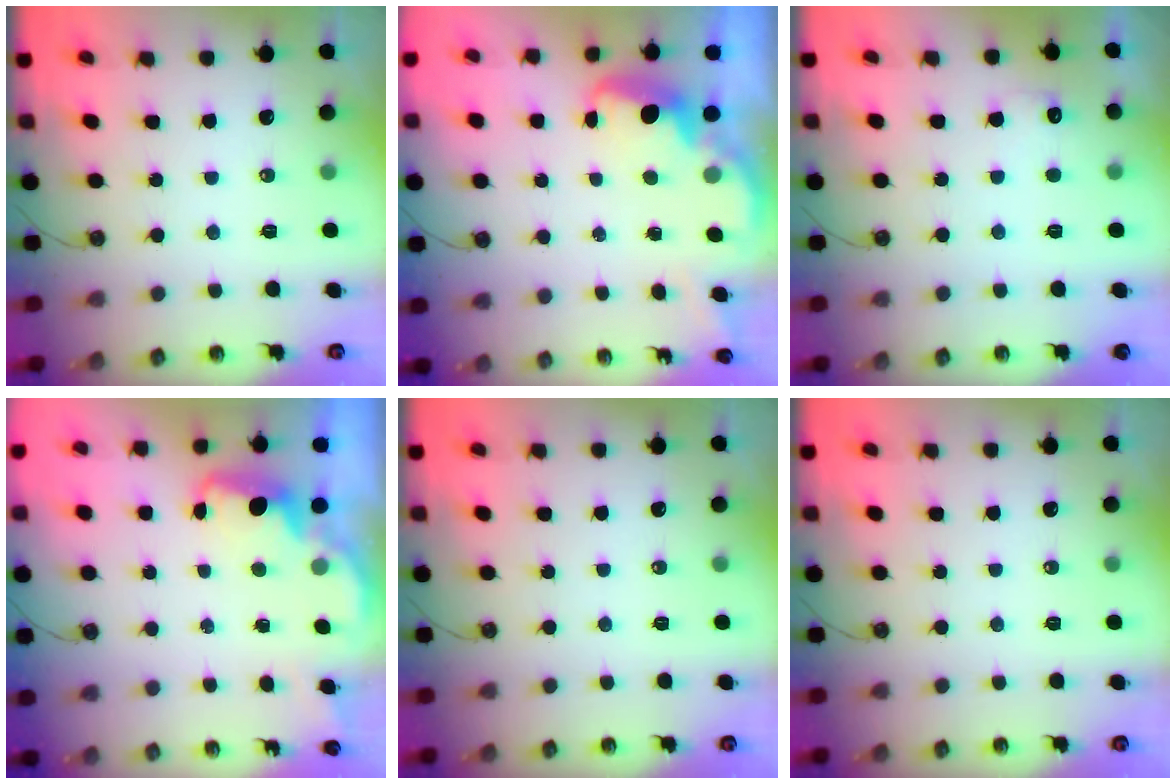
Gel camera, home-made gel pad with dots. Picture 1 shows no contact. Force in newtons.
{"total": 2.7, "press": 2.6, "slide": 0.5}
{"total": 4.9, "press": 4.7, "slide": 1.1}
{"total": 2.3, "press": 2.3, "slide": 0.5}
{"total": 0.0}
{"total": 0.0}